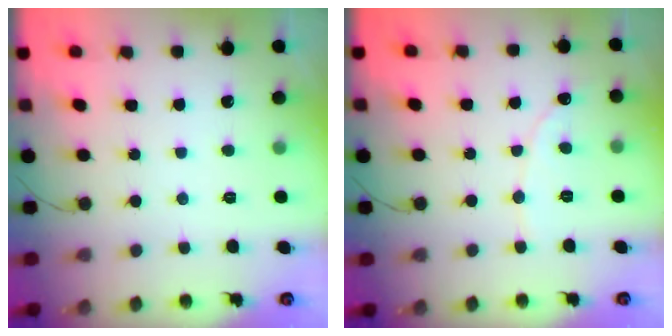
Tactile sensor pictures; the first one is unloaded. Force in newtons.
{"total": 2.3, "press": 2.3, "slide": 0.2}